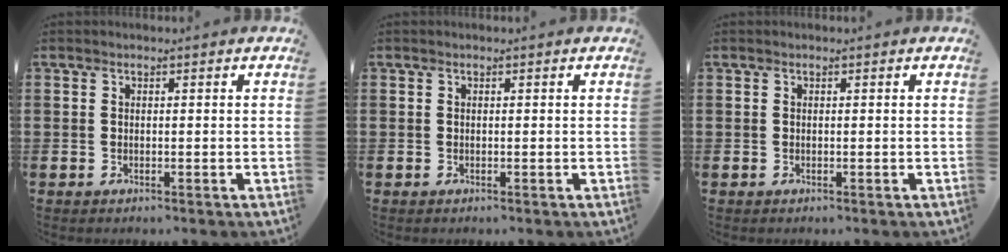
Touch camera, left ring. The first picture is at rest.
{"total": 0.0}
{"total": 0.0}